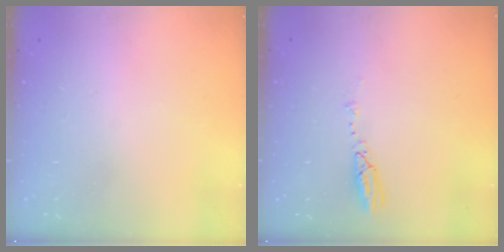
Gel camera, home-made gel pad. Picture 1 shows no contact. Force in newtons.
{"total": 3.7, "press": 3.7, "slide": 0.4}